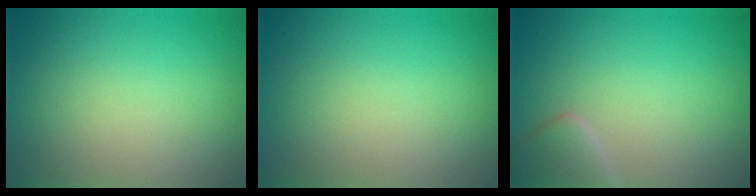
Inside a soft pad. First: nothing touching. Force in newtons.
{"total": 0.0}
{"total": 2.3, "press": 2.3, "slide": 0.2}